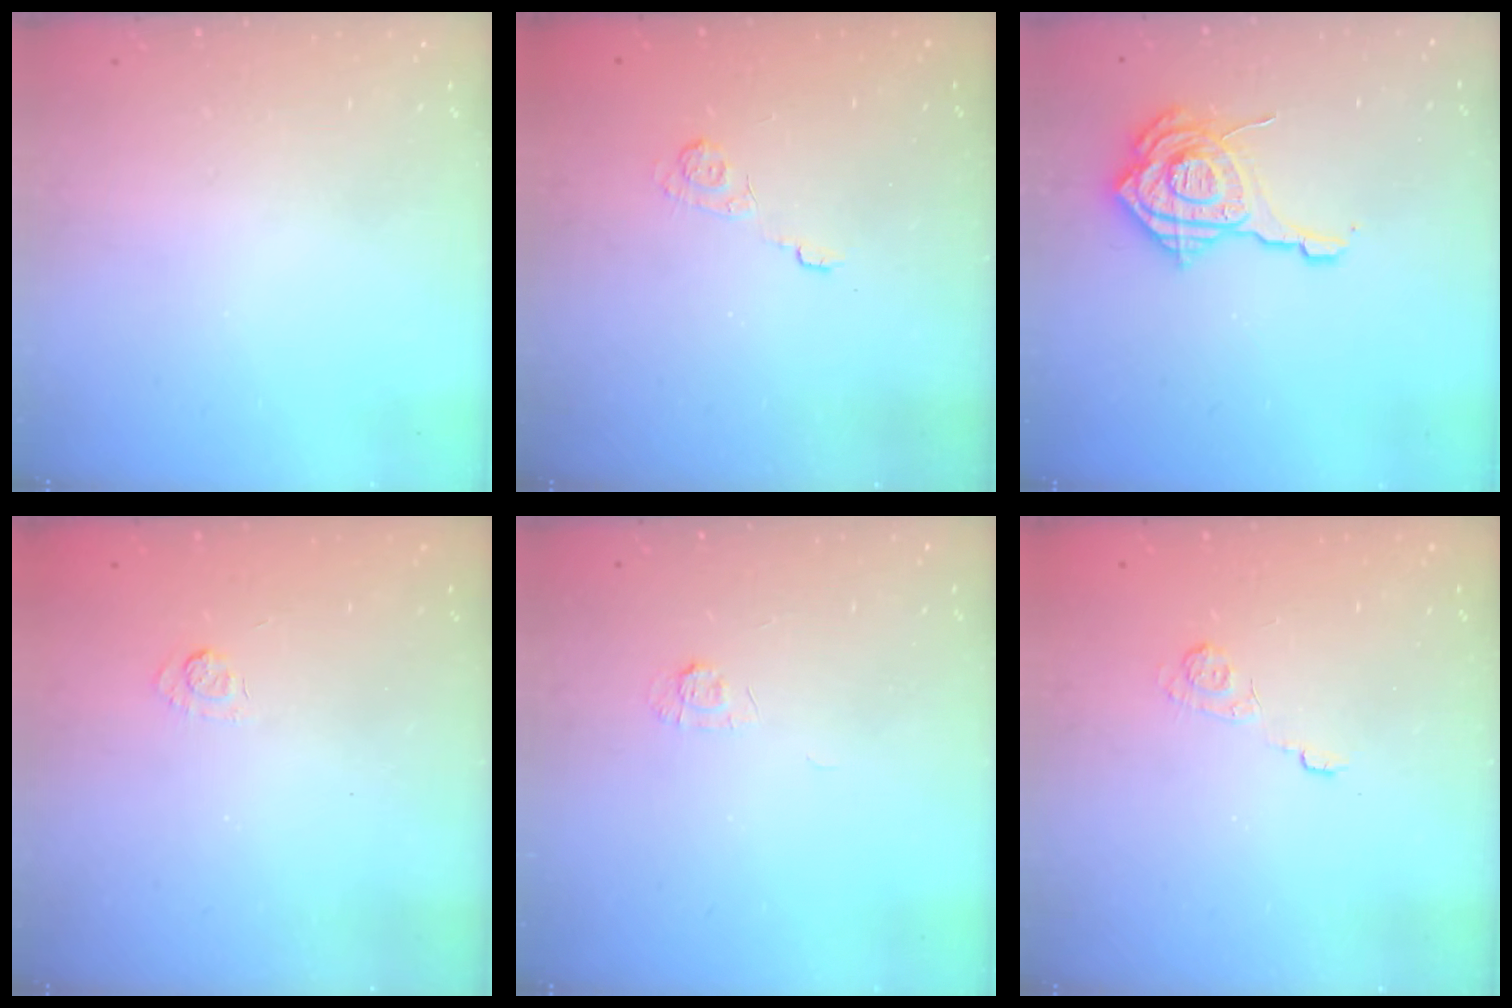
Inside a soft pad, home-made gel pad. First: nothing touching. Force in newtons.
{"total": 2.2, "press": 1.8, "slide": 1.3}
{"total": 16.7, "press": 16.6, "slide": 1.5}
{"total": 2.2, "press": 1.6, "slide": 1.4}
{"total": 4.0, "press": 4.0, "slide": 0.4}
{"total": 2.2, "press": 1.8, "slide": 1.3}